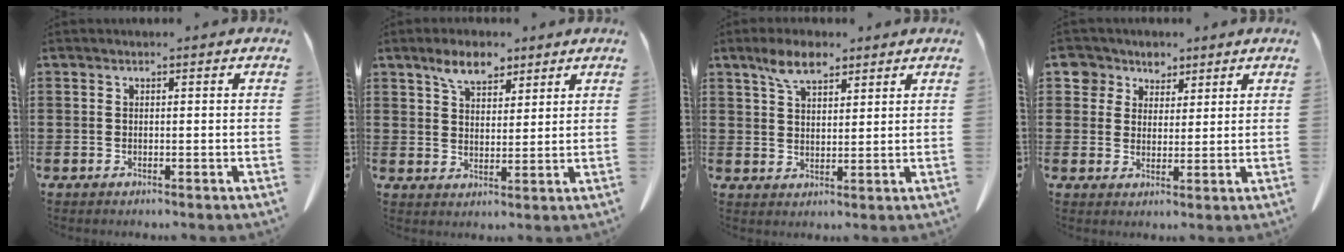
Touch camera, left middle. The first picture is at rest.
{"total": 5.8, "force": [4.3, 2.7, 2.8], "torque": [-0.059, -0.002, 0.079]}
{"total": 5.9, "force": [4.0, 2.5, 3.5], "torque": [-0.079, 0.006, 0.074]}
{"total": 5.0, "force": [3.5, 3.6, 0.7], "torque": [-0.031, 0.000, 0.063]}